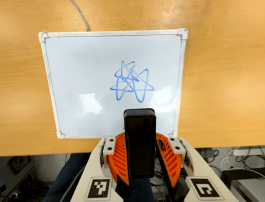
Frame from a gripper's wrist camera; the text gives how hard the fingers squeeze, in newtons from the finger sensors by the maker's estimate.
{"total": 4.9, "left": 4.8, "right": 5.0}